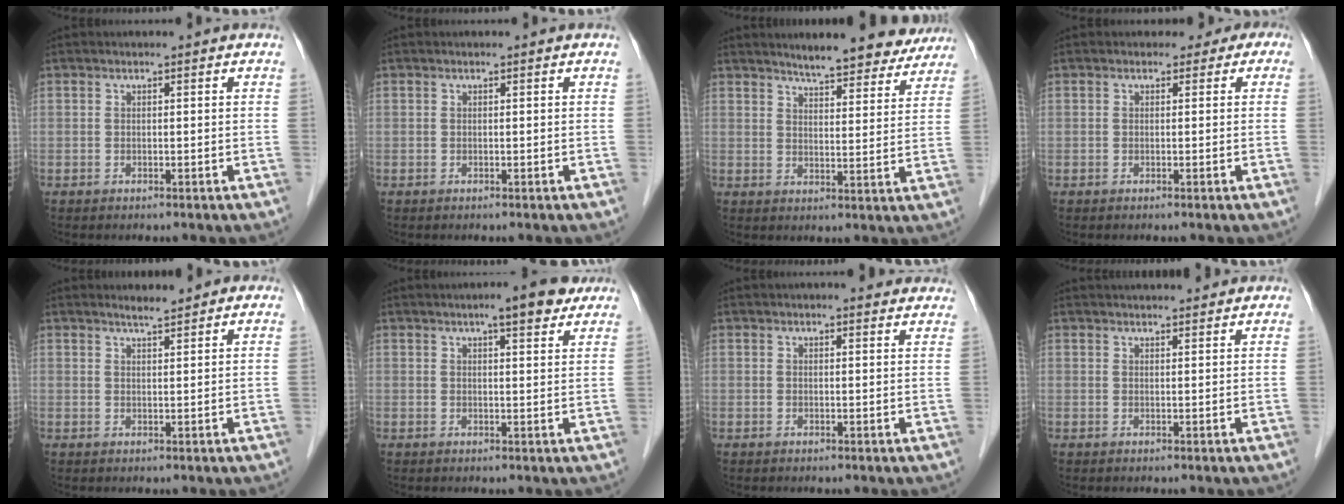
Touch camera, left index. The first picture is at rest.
{"total": 0.0}
{"total": 13.2, "force": [11.9, 2.6, 4.9], "torque": [-0.050, -0.007, 0.145]}
{"total": 2.0, "force": [0.6, 1.9, 0.4], "torque": [0.008, 0.008, -0.006]}
{"total": 2.2, "force": [2.0, 0.4, 1.0], "torque": [-0.021, 0.006, 0.032]}
{"total": 5.9, "force": [4.3, 1.0, 3.9], "torque": [-0.054, 0.013, 0.055]}
{"total": 5.5, "force": [4.9, 1.1, 2.2], "torque": [-0.019, 0.014, 0.046]}
{"total": 7.7, "force": [7.0, 1.3, 2.9], "torque": [-0.038, 0.028, 0.087]}